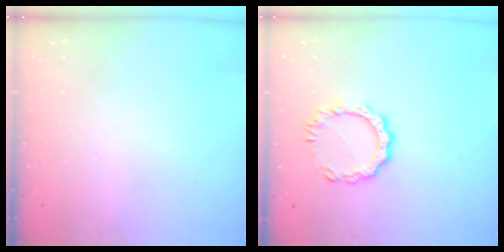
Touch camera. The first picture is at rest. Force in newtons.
{"total": 8.5, "press": 8.4, "slide": 0.8}